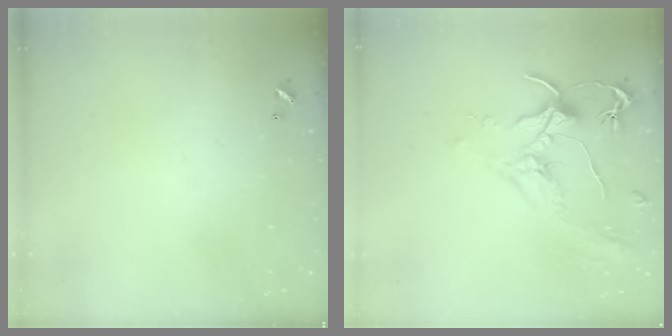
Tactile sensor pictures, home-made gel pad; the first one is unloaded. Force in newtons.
{"total": 2.0, "press": 1.8, "slide": 0.8}